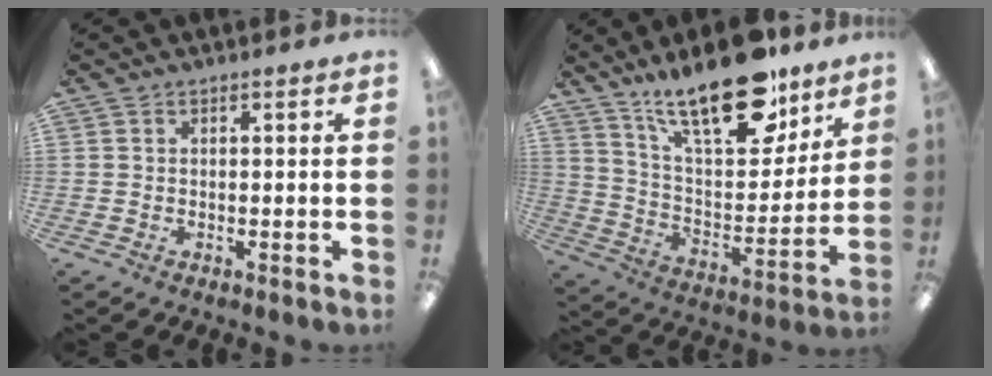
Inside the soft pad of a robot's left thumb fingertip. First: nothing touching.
{"total": 22.9, "force": [16.6, 8.4, 13.4], "torque": [-0.221, -0.101, 0.285]}